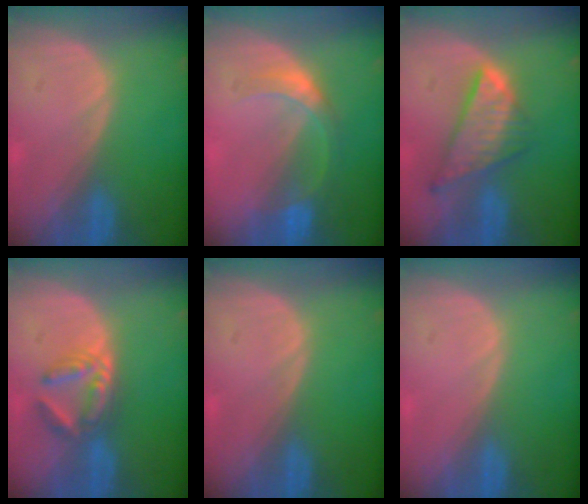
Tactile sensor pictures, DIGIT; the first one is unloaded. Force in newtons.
{"total": 5.2, "press": 4.8, "slide": 2.1}
{"total": 8.7, "press": 7.5, "slide": 4.4}
{"total": 5.8, "press": 5.0, "slide": 2.8}
{"total": 0.0}
{"total": 0.0}